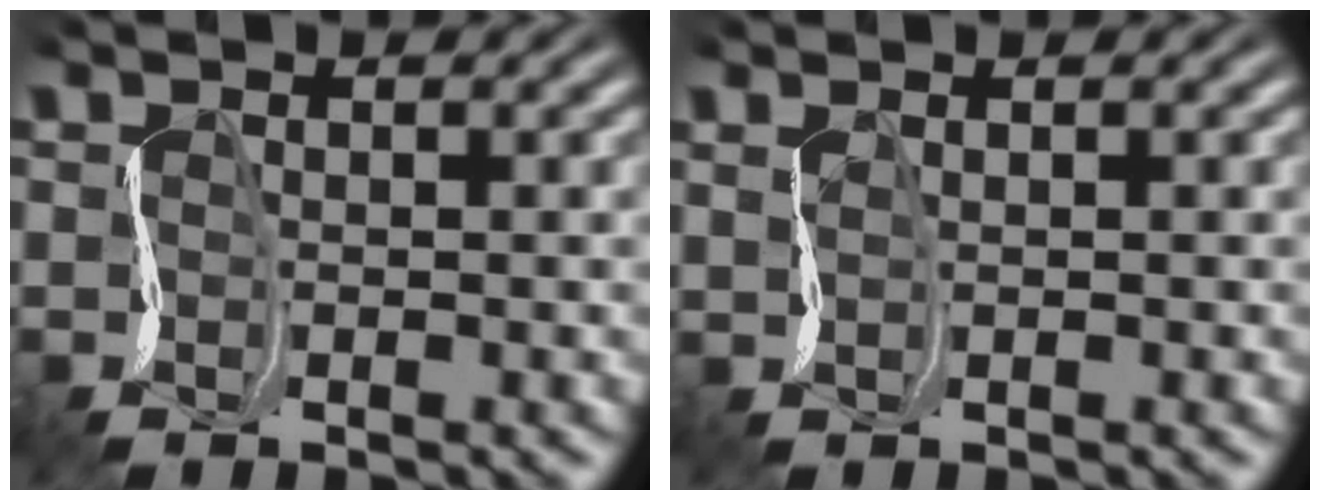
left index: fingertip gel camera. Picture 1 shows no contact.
{"total": 1.0, "force": [1.0, 0.1, -0.2], "torque": [-0.005, 0.017, 0.004]}